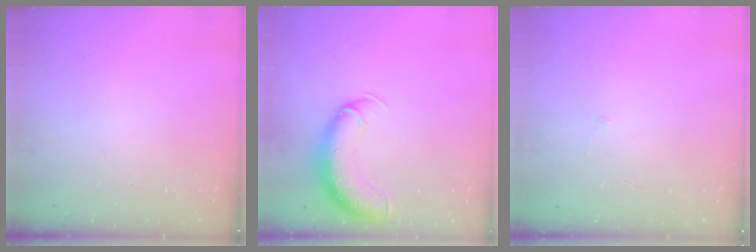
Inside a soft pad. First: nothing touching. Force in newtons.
{"total": 13.3, "press": 12.9, "slide": 3.5}
{"total": 2.5, "press": 2.3, "slide": 0.8}